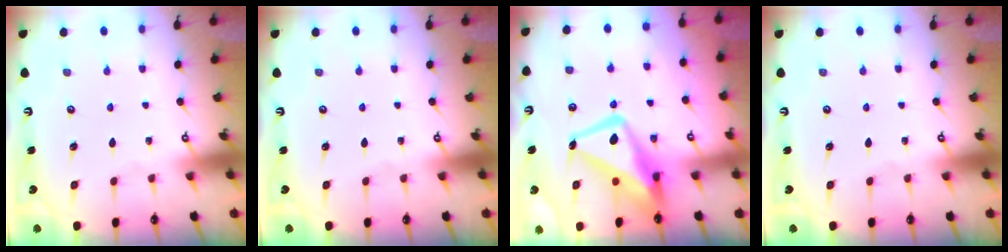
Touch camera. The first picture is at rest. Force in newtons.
{"total": 0.0}
{"total": 13.9, "press": 13.8, "slide": 2.2}
{"total": 0.0}